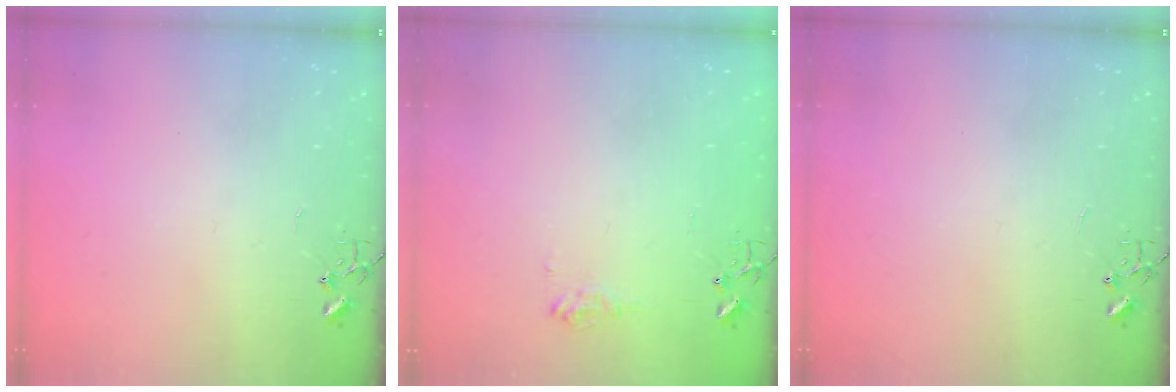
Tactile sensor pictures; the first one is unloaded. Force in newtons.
{"total": 7.5, "press": 7.5, "slide": 0.3}
{"total": 0.0}